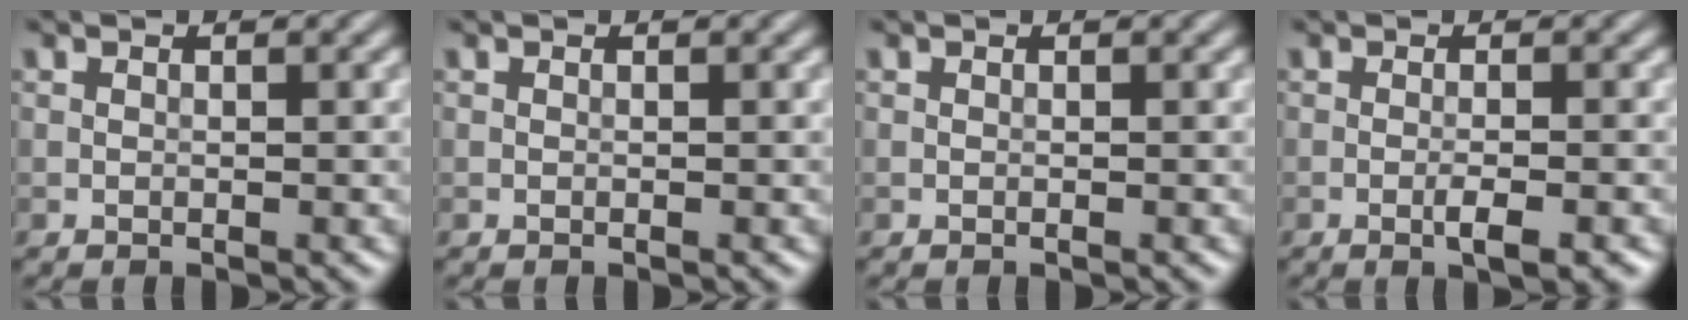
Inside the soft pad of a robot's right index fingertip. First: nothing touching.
{"total": 0.0}
{"total": 0.0}
{"total": 2.2, "force": [-1.0, 0.3, 2.0], "torque": [-0.030, 0.002, -0.018]}